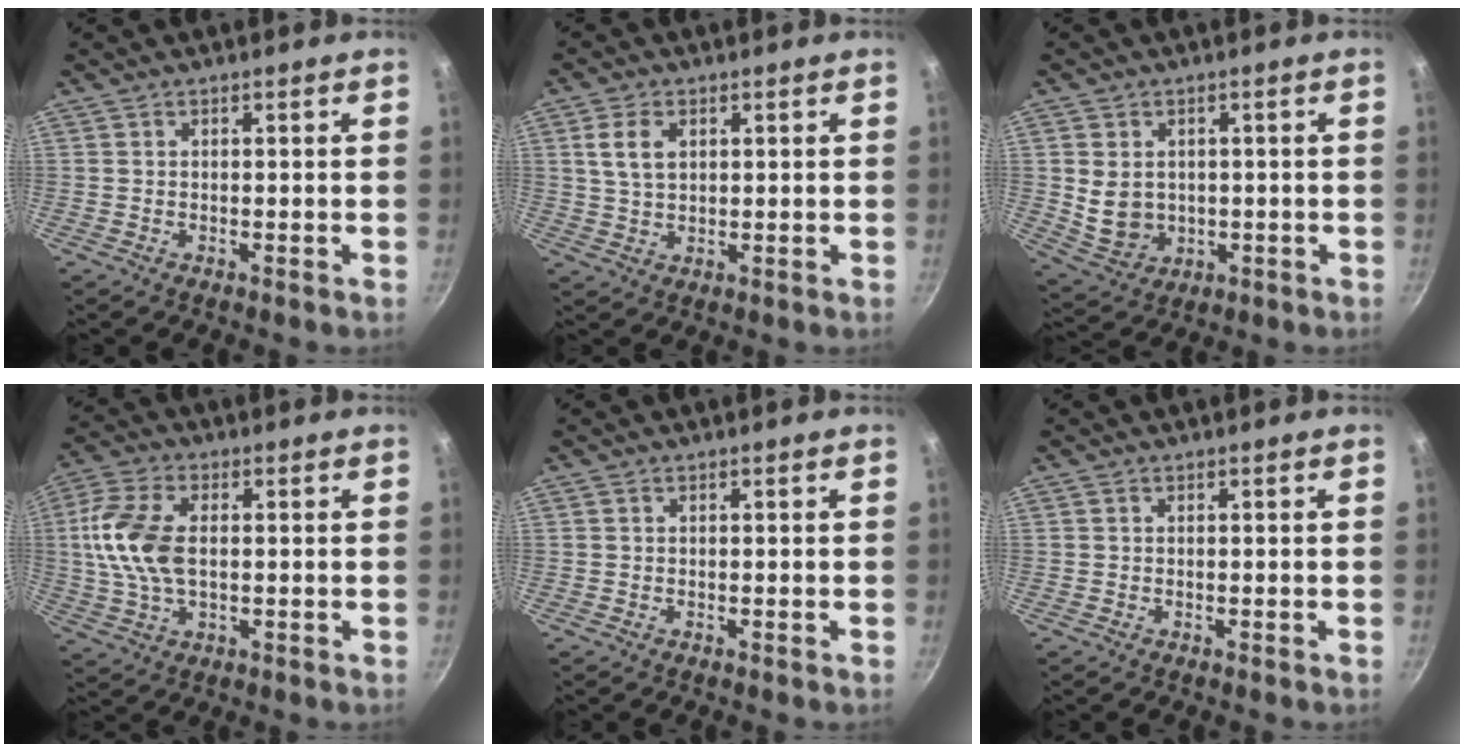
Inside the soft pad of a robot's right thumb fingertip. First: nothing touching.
{"total": 5.4, "force": [1.7, 3.5, 3.7], "torque": [-0.061, -0.001, 0.035]}
{"total": 7.5, "force": [0.2, 6.3, 4.2], "torque": [-0.060, -0.007, 0.025]}
{"total": 12.3, "force": [0.9, 7.0, 10.0], "torque": [-0.202, 0.014, 0.010]}
{"total": 0.0}
{"total": 0.0}